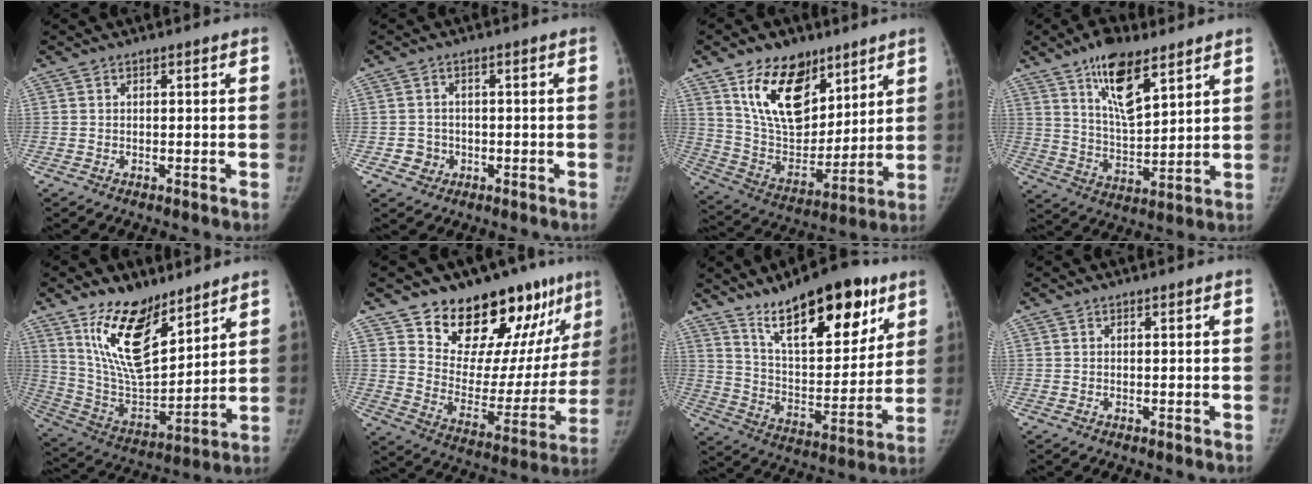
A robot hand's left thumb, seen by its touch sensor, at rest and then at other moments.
{"total": 3.3, "force": [-1.0, 3.1, 0.6], "torque": [0.010, 0.010, -0.017]}
{"total": 18.7, "force": [10.6, 11.2, 10.6], "torque": [-0.126, -0.061, 0.200]}
{"total": 12.9, "force": [7.7, 5.1, 9.1], "torque": [-0.134, -0.044, 0.139]}
{"total": 17.9, "force": [11.2, 8.0, 11.3], "torque": [-0.156, -0.076, 0.221]}
{"total": 22.4, "force": [16.0, 10.0, 12.1], "torque": [-0.116, -0.104, 0.242]}
{"total": 22.2, "force": [13.8, 8.6, 15.1], "torque": [-0.186, -0.067, 0.231]}
{"total": 0.0}